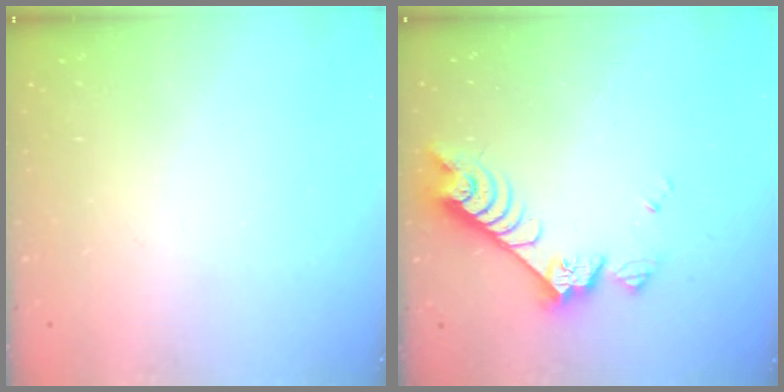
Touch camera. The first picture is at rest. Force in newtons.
{"total": 8.3, "press": 8.2, "slide": 1.3}